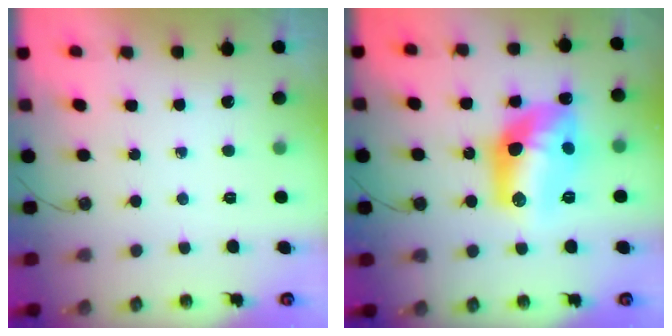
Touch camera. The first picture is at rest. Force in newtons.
{"total": 15.1, "press": 15.1, "slide": 0.8}